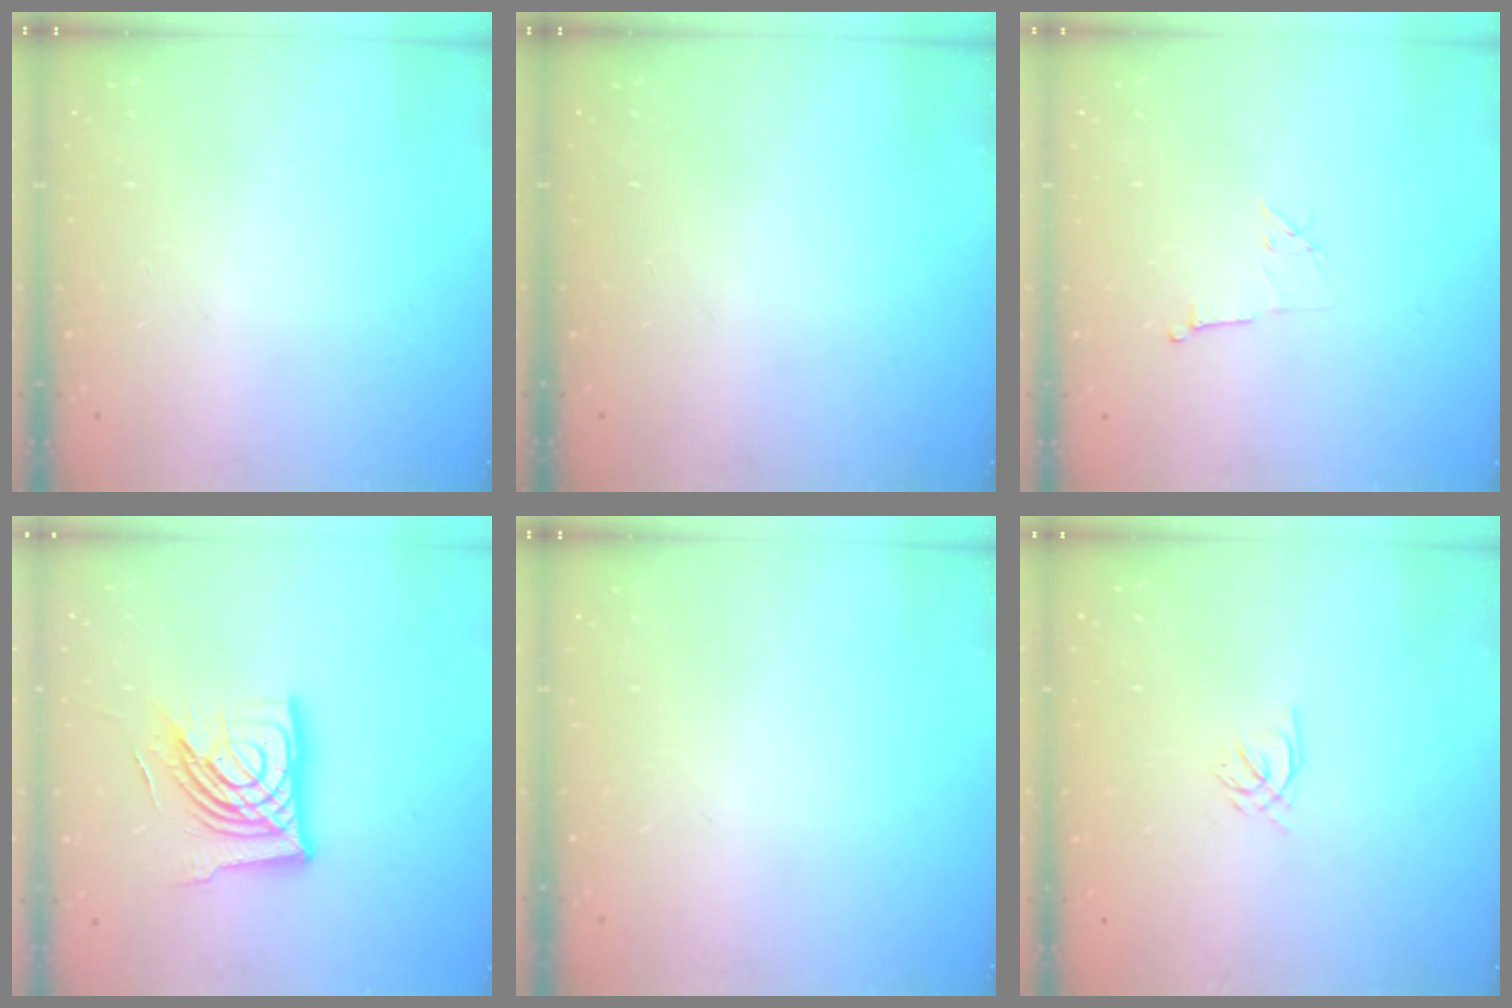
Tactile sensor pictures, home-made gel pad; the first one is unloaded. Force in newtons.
{"total": 0.0}
{"total": 6.0, "press": 6.0, "slide": 0.5}
{"total": 16.8, "press": 16.7, "slide": 1.7}
{"total": 0.0}
{"total": 2.4, "press": 2.4, "slide": 0.3}